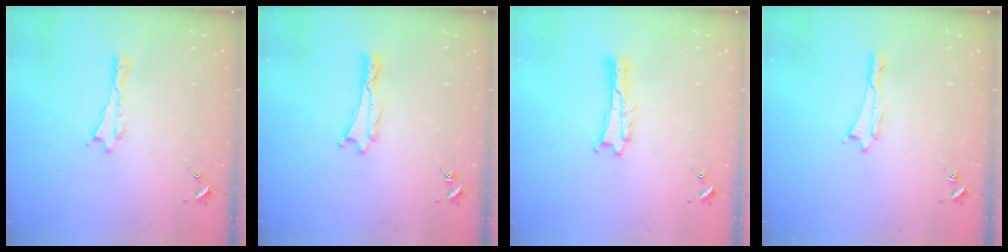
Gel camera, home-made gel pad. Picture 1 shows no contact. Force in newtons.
{"total": 0.6, "press": 0.6, "slide": 0.1}
{"total": 0.0}
{"total": 0.6, "press": 0.5, "slide": 0.2}